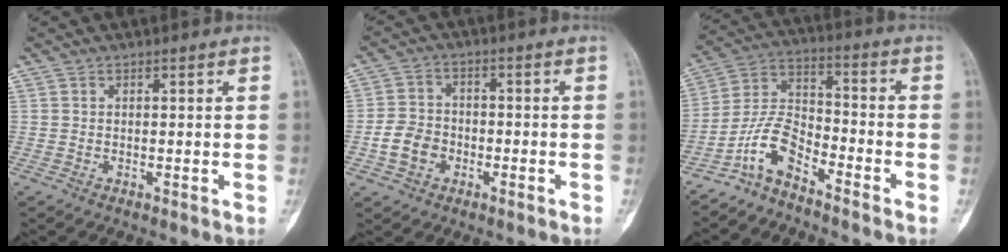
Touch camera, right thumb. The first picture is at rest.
{"total": 6.4, "force": [-2.3, 4.9, 3.3], "torque": [-0.048, 0.025, -0.044]}
{"total": 8.8, "force": [-6.4, 3.4, 4.9], "torque": [-0.104, 0.070, -0.135]}